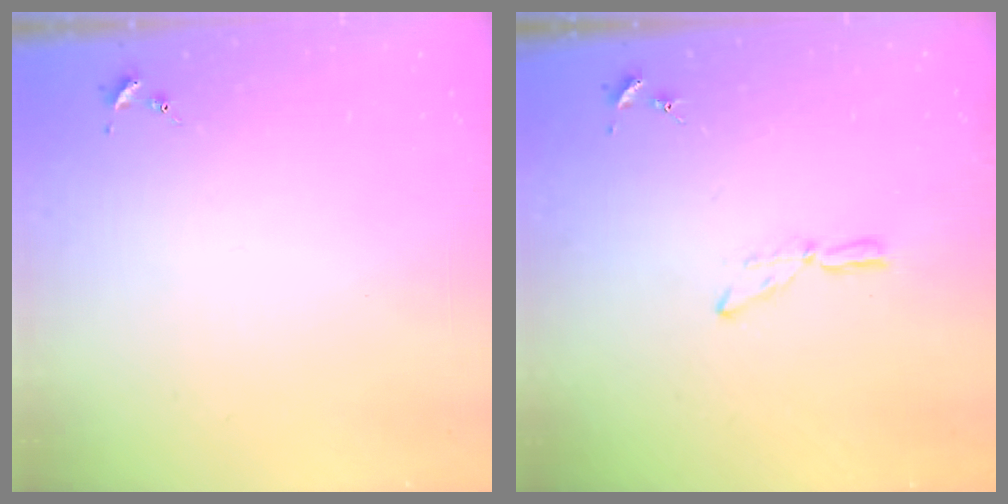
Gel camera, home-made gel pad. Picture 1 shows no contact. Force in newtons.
{"total": 6.4, "press": 6.4, "slide": 0.3}